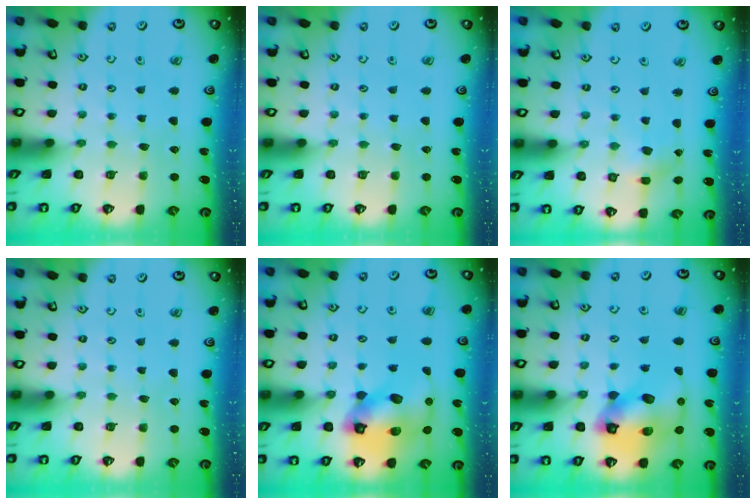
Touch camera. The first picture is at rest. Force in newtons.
{"total": 0.0}
{"total": 1.5, "press": 1.5, "slide": 0.0}
{"total": 0.0}
{"total": 17.4, "press": 17.1, "slide": 2.9}
{"total": 17.4, "press": 17.1, "slide": 2.9}